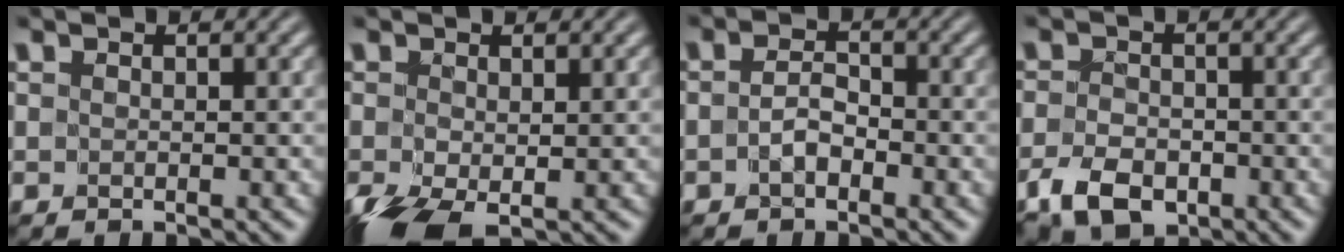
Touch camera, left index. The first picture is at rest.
{"total": 4.6, "force": [-1.7, 2.7, 3.4], "torque": [-0.084, -0.014, -0.031]}
{"total": 1.5, "force": [-0.9, 0.7, 0.9], "torque": [-0.018, 0.006, -0.020]}
{"total": 4.3, "force": [-2.6, 2.5, 2.3], "torque": [-0.046, -0.005, -0.054]}